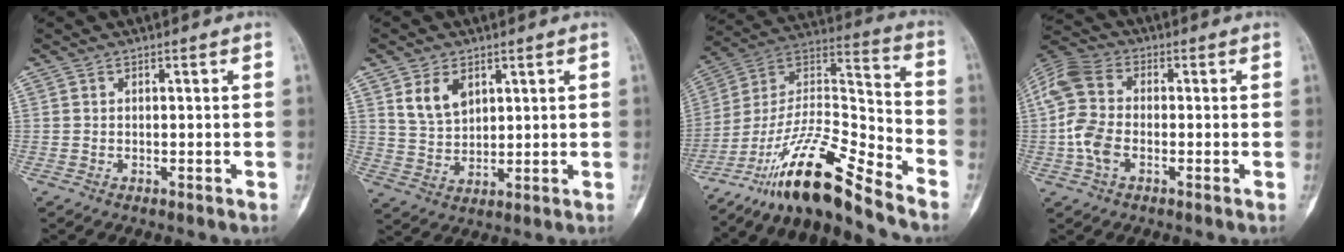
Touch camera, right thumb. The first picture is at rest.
{"total": 6.6, "force": [3.3, 4.3, 3.8], "torque": [-0.053, -0.019, 0.070]}
{"total": 18.9, "force": [-15.0, 2.7, 11.2], "torque": [-0.204, 0.099, -0.273]}
{"total": 9.4, "force": [-1.7, 6.0, 7.0], "torque": [-0.161, 0.018, -0.044]}